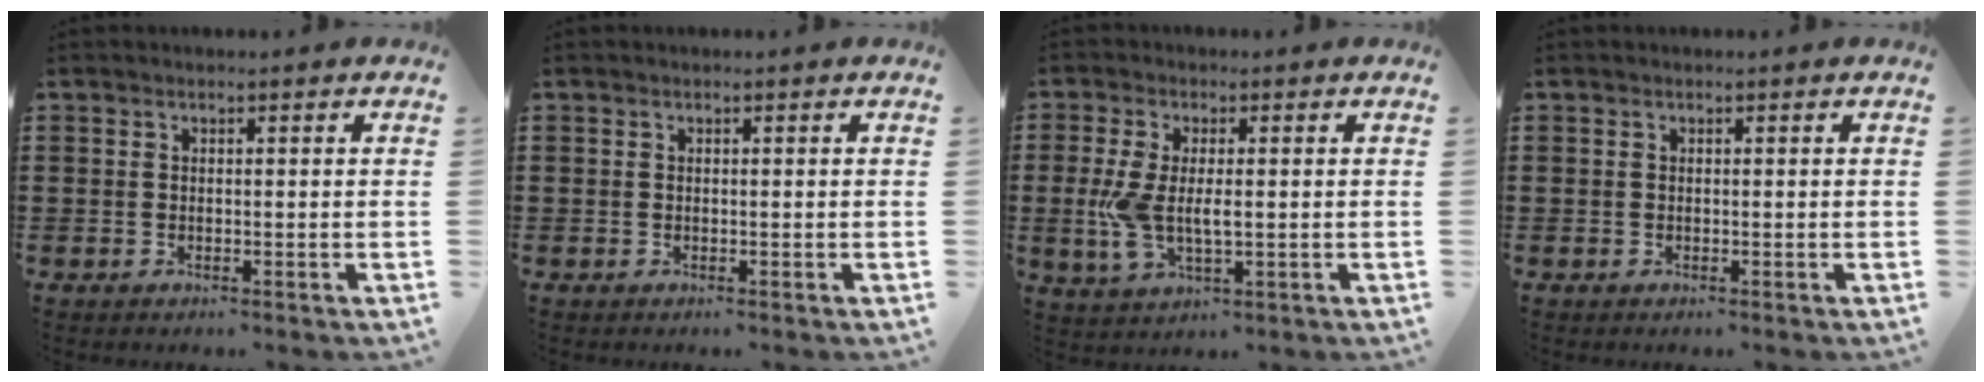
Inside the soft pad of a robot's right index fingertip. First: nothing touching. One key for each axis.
{"total": 0.0}
{"total": 6.7, "fx": -0.2, "fy": 3.2, "fz": 5.9, "tx": -0.144, "ty": -0.005, "tz": -0.012}
{"total": 0.0}